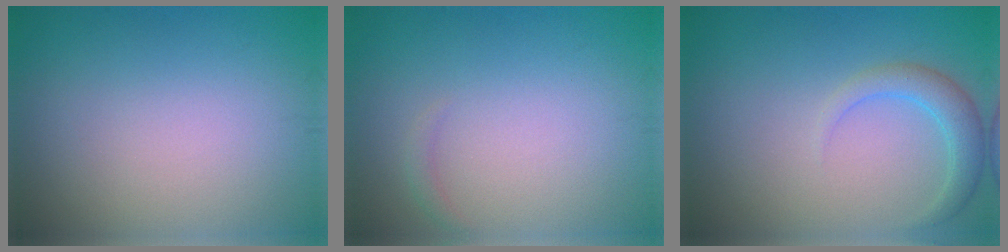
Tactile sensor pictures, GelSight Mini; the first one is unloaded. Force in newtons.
{"total": 0.7, "press": 0.7, "slide": 0.2}
{"total": 2.4, "press": 2.4, "slide": 0.2}